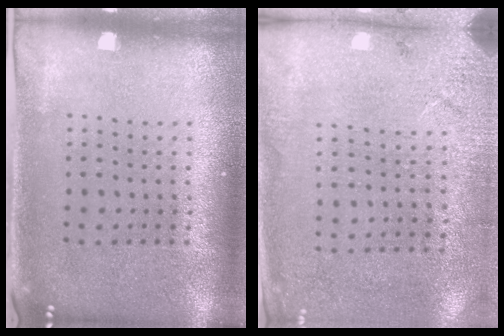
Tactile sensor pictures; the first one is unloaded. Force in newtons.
{"total": 2.6, "press": 2.3, "slide": 1.2}